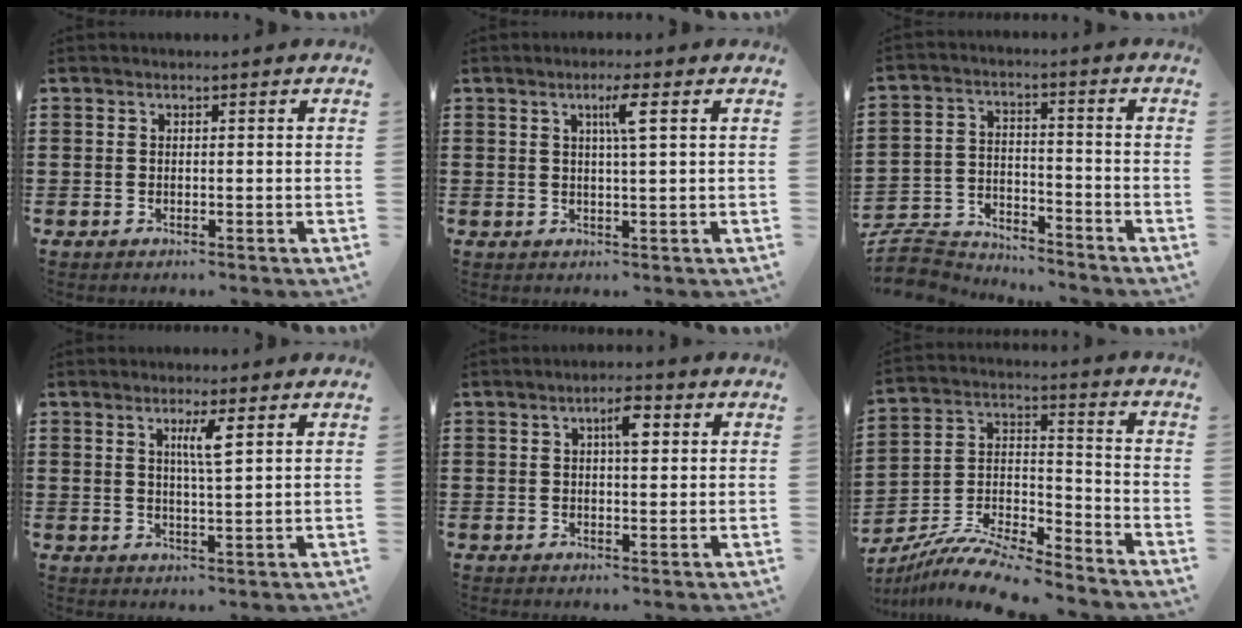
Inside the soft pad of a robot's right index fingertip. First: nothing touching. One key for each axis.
{"total": 3.5, "fx": 1.3, "fy": -0.1, "fz": 3.3, "tx": -0.060, "ty": -0.004, "tz": 0.017}
{"total": 6.6, "fx": -6.4, "fy": 1.6, "fz": 0.4, "tx": -0.023, "ty": 0.012, "tz": -0.134}
{"total": 3.5, "fx": 1.5, "fy": 0.2, "fz": 3.2, "tx": -0.067, "ty": 0.000, "tz": 0.022}
{"total": 3.7, "fx": 1.2, "fy": 1.2, "fz": 3.3, "tx": -0.054, "ty": 0.003, "tz": 0.014}
{"total": 10.1, "fx": -9.7, "fy": 0.9, "fz": 2.9, "tx": -0.059, "ty": 0.014, "tz": -0.194}